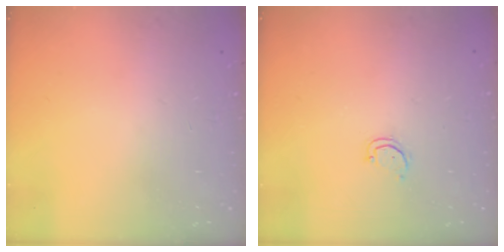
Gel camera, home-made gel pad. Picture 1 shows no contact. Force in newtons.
{"total": 2.6, "press": 2.6, "slide": 0.2}